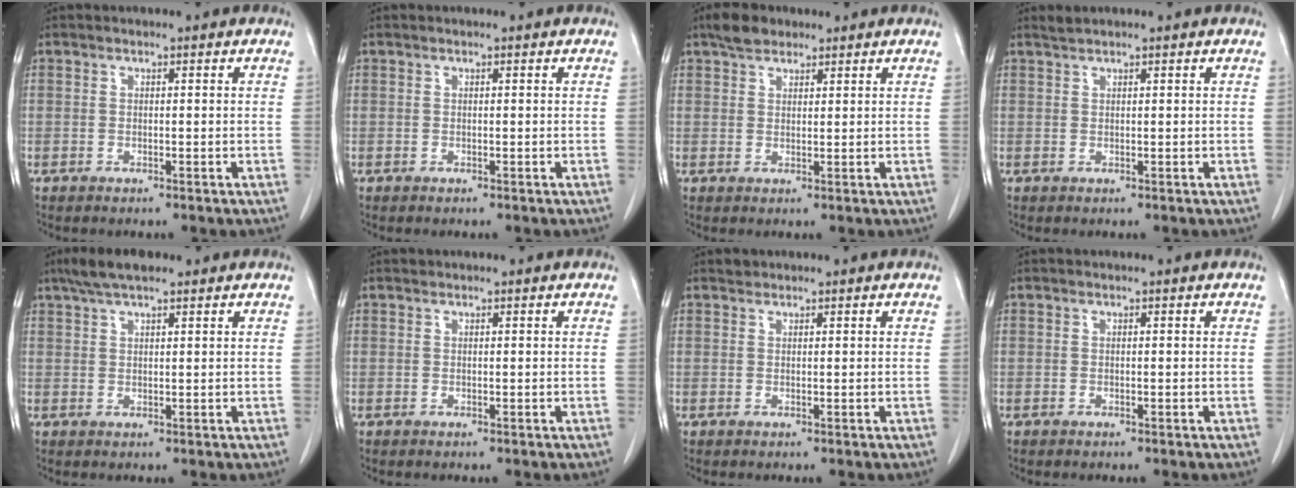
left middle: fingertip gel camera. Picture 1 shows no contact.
{"total": 0.0}
{"total": 3.5, "force": [2.7, 1.8, 1.3], "torque": [-0.029, 0.013, 0.046]}
{"total": 0.8, "force": [0.8, -0.1, 0.2], "torque": [-0.008, 0.005, 0.021]}
{"total": 5.3, "force": [4.0, 1.3, 3.3], "torque": [-0.067, 0.020, 0.072]}
{"total": 0.0}
{"total": 0.7, "force": [0.6, 0.3, 0.0], "torque": [-0.003, 0.003, 0.011]}
{"total": 0.0}